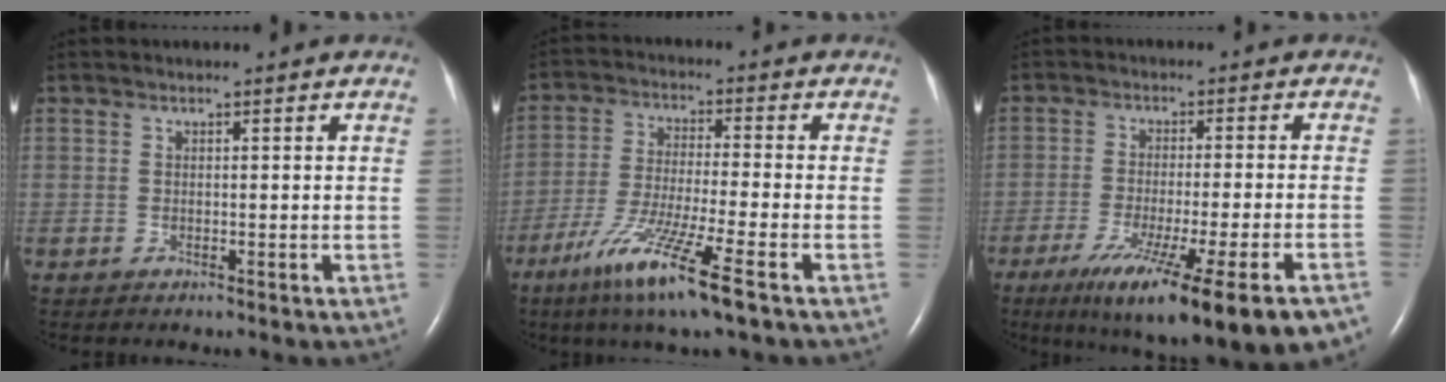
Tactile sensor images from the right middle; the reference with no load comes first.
{"total": 11.7, "force": [-6.7, -0.3, 9.6], "torque": [-0.195, -0.036, -0.125]}
{"total": 19.7, "force": [-13.1, 1.4, 14.7], "torque": [-0.173, -0.049, -0.198]}